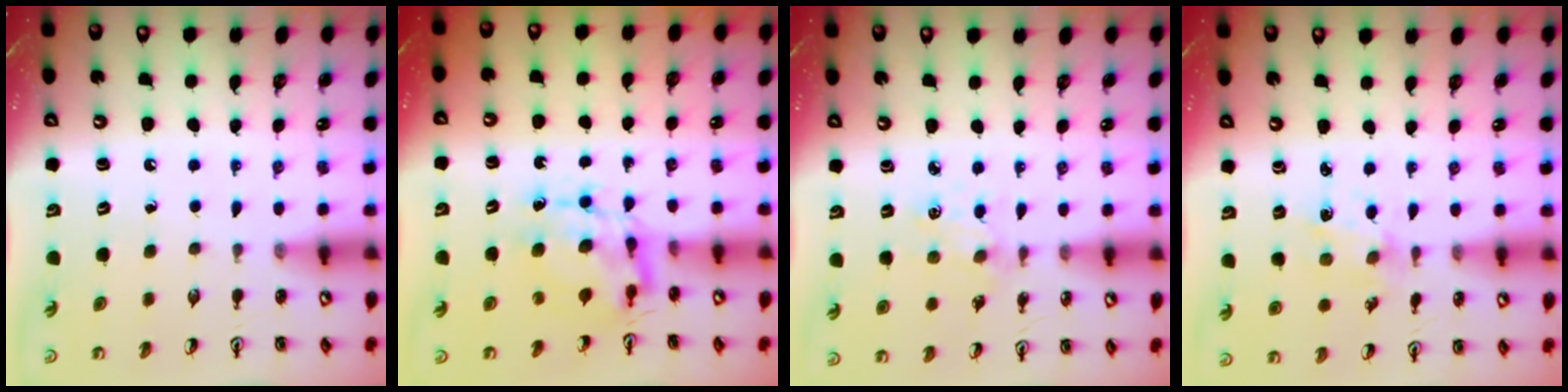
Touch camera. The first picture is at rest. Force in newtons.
{"total": 6.8, "press": 6.8, "slide": 0.5}
{"total": 2.2, "press": 2.2, "slide": 0.2}
{"total": 1.9, "press": 1.8, "slide": 0.5}